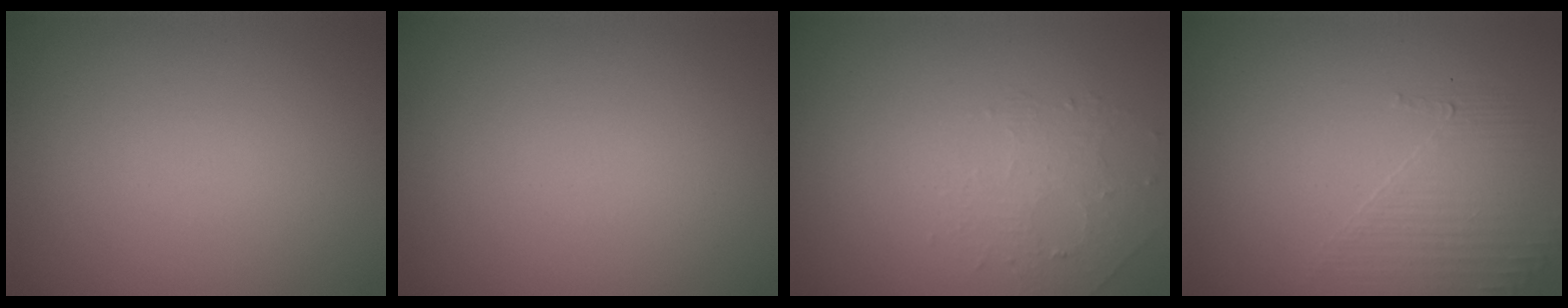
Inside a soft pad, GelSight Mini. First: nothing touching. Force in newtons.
{"total": 0.0}
{"total": 1.4, "press": 0.7, "slide": 1.2}
{"total": 1.7, "press": 0.9, "slide": 1.4}